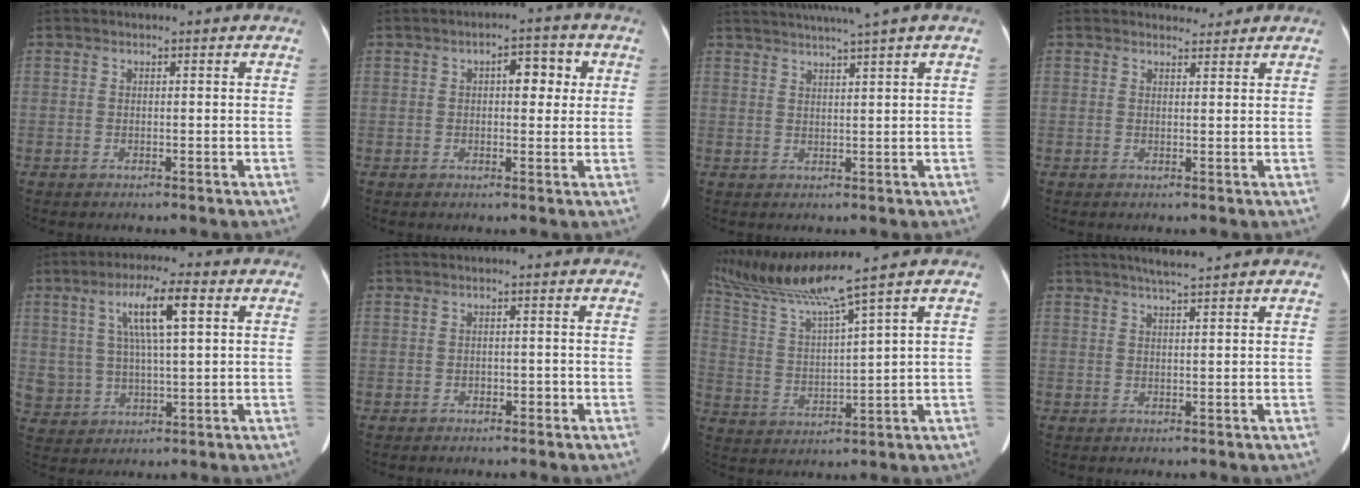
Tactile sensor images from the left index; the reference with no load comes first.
{"total": 4.5, "force": [1.2, 2.2, 3.8], "torque": [-0.050, 0.020, 0.014]}
{"total": 7.8, "force": [6.3, -1.6, 4.3], "torque": [-0.063, 0.016, 0.087]}
{"total": 1.9, "force": [1.8, 0.5, -0.2], "torque": [-0.002, -0.001, 0.027]}
{"total": 10.9, "force": [3.9, 3.3, 9.6], "torque": [-0.189, 0.019, 0.074]}
{"total": 1.0, "force": [-0.6, 0.7, 0.5], "torque": [-0.008, 0.004, -0.009]}
{"total": 10.6, "force": [8.7, -2.9, 5.2], "torque": [-0.109, -0.003, 0.175]}
{"total": 3.5, "force": [3.0, -0.6, 1.6], "torque": [-0.028, 0.011, 0.051]}